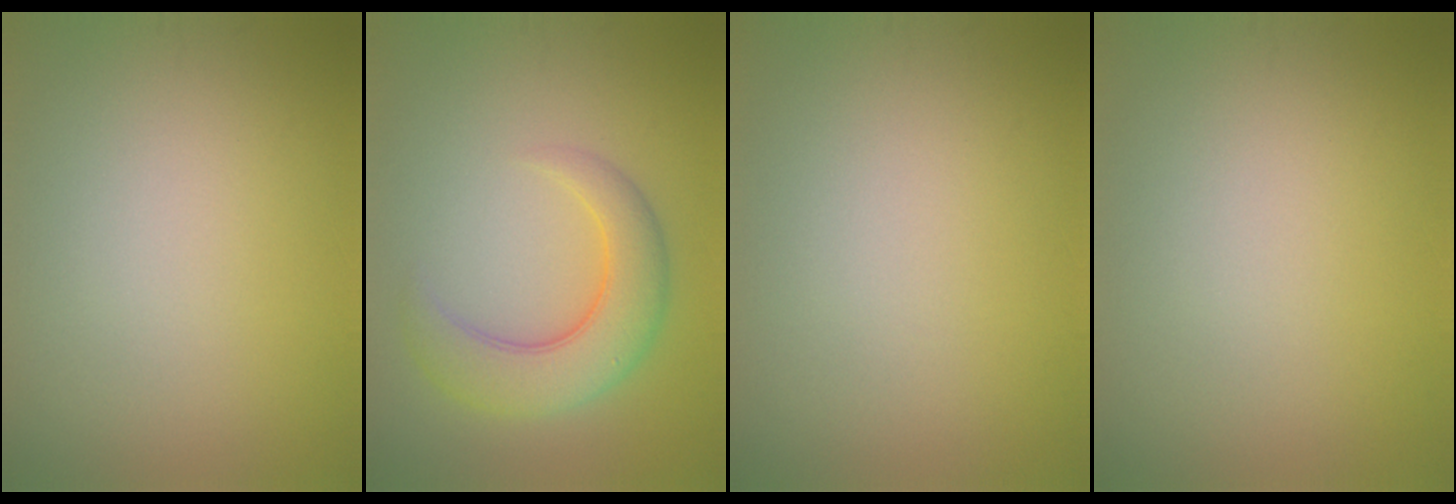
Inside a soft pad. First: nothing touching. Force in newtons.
{"total": 5.7, "press": 5.7, "slide": 0.1}
{"total": 0.0}
{"total": 0.0}